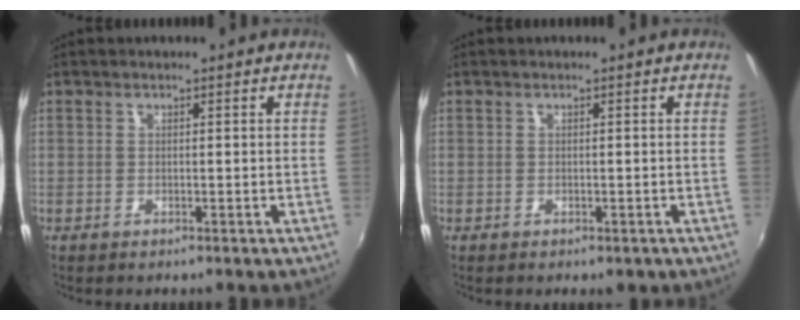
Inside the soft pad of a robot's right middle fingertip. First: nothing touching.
{"total": 1.4, "force": [-0.7, 1.0, 0.8], "torque": [-0.015, -0.006, -0.010]}